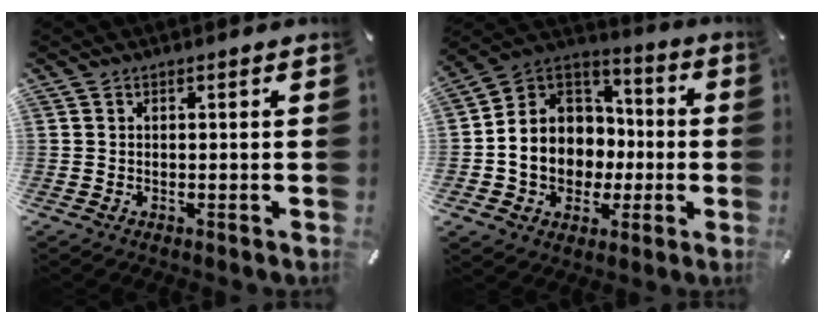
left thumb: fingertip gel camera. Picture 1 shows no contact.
{"total": 12.8, "force": [-2.3, 11.6, 4.8], "torque": [-0.119, -0.002, -0.033]}